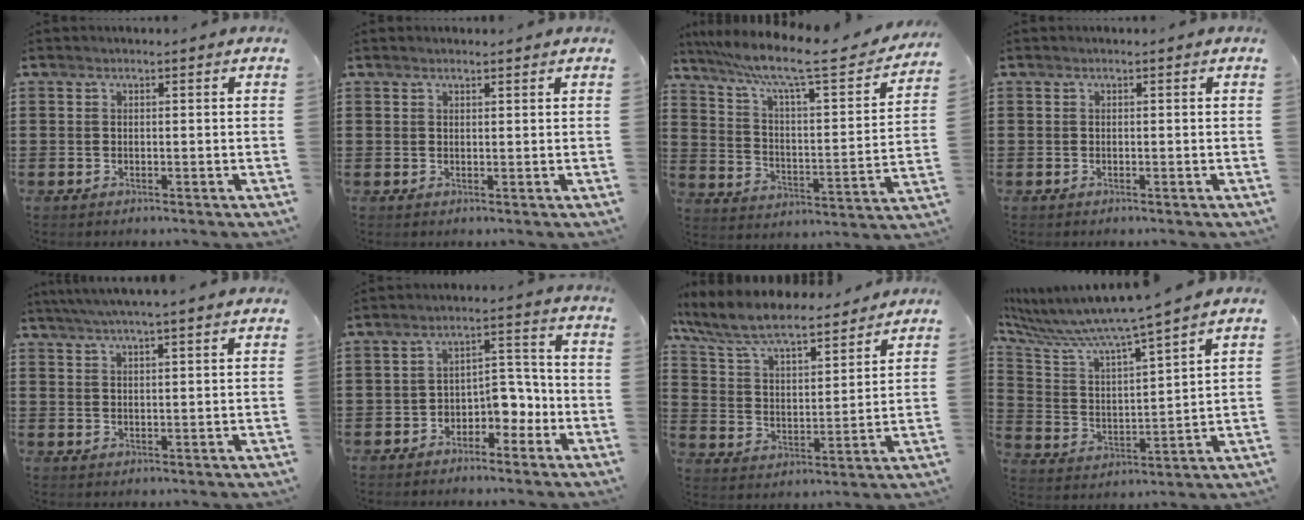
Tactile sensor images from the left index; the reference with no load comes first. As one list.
[{"total": 0.8, "force": [0.7, 0.1, 0.3], "torque": [-0.007, 0.000, 0.014]}, {"total": 9.9, "force": [7.6, 0.6, 6.4], "torque": [-0.142, -0.050, 0.118]}, {"total": 0.0}, {"total": 3.9, "force": [3.4, -0.5, 1.7], "torque": [-0.043, -0.008, 0.062]}, {"total": 5.2, "force": [-3.1, 3.0, 2.8], "torque": [-0.052, 0.015, -0.060]}, {"total": 8.3, "force": [7.6, 1.1, 3.4], "torque": [-0.098, -0.042, 0.129]}, {"total": 7.5, "force": [6.7, -0.4, 3.4], "torque": [-0.099, -0.057, 0.107]}]